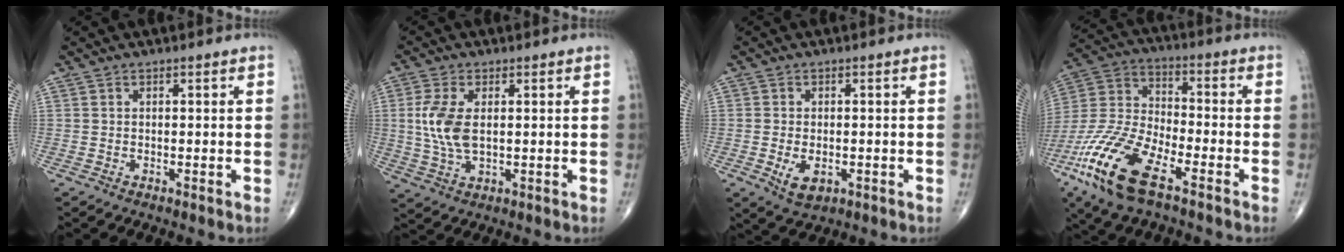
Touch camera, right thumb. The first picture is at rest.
{"total": 7.9, "force": [0.9, 4.1, 6.8], "torque": [-0.157, -0.005, 0.021]}
{"total": 4.9, "force": [-1.4, 2.9, 3.7], "torque": [-0.060, -0.005, -0.015]}
{"total": 17.9, "force": [-9.6, 6.8, 13.5], "torque": [-0.293, 0.022, -0.190]}